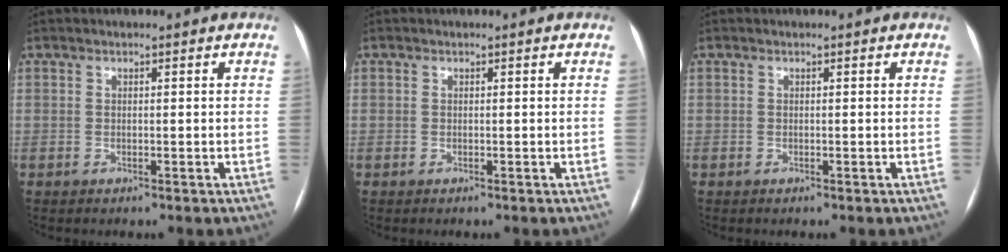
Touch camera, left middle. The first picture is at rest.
{"total": 1.2, "force": [-0.6, -0.8, -0.6], "torque": [0.011, -0.008, -0.010]}
{"total": 0.0}